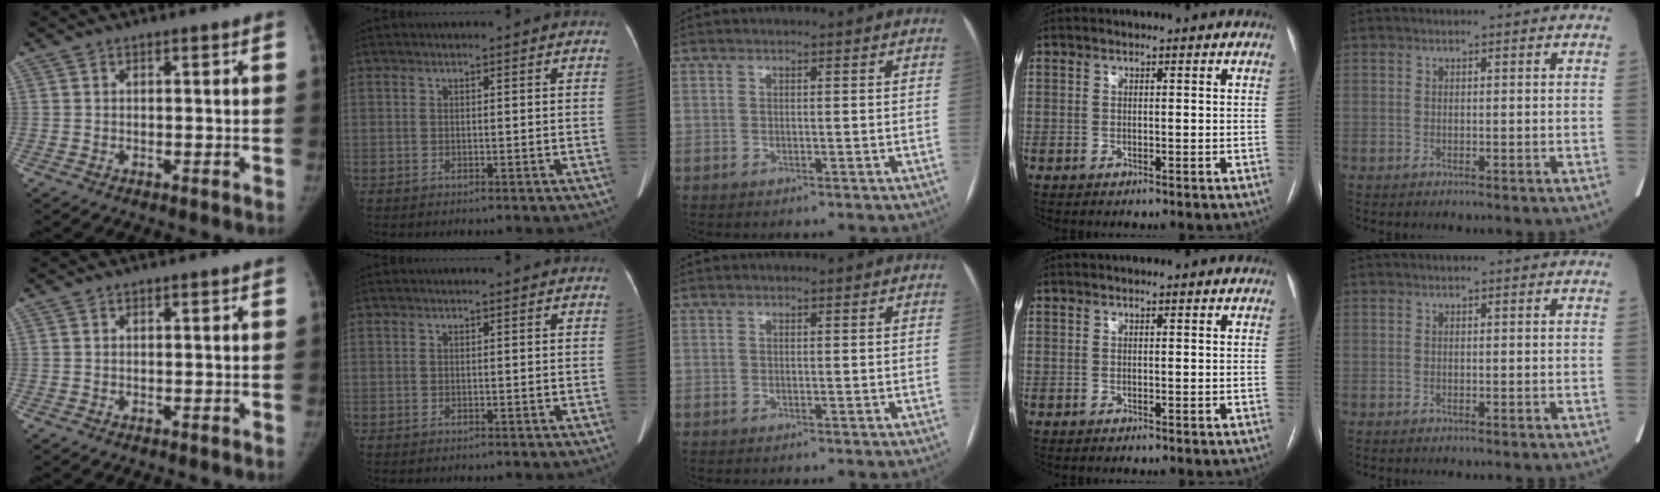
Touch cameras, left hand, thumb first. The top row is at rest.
{}